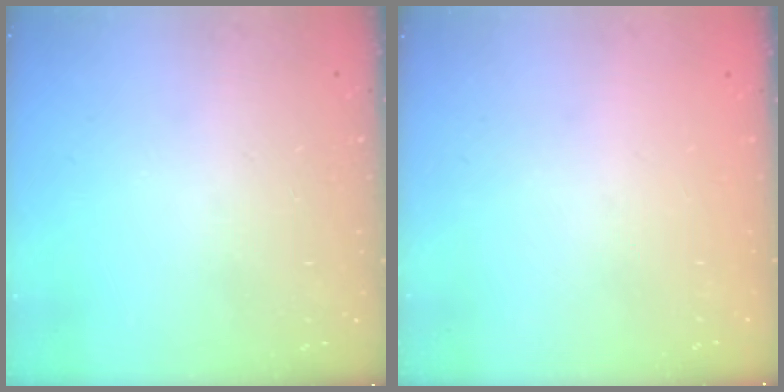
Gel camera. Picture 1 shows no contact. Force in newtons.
{"total": 0.0}